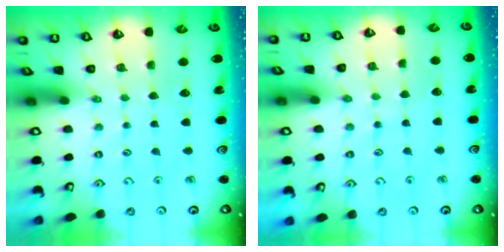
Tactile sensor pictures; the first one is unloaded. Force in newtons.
{"total": 4.9, "press": 4.9, "slide": 0.4}